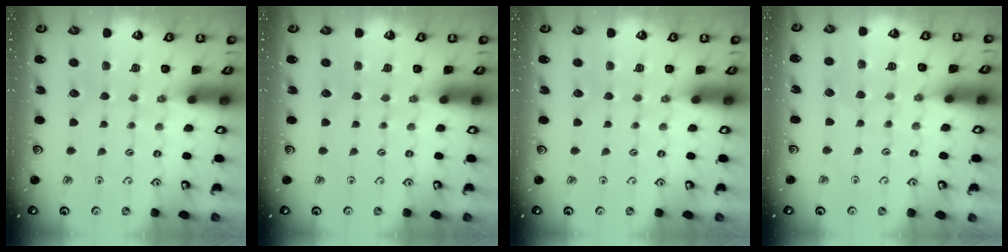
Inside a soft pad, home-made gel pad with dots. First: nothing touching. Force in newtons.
{"total": 0.0}
{"total": 0.0}
{"total": 5.0, "press": 4.9, "slide": 0.4}